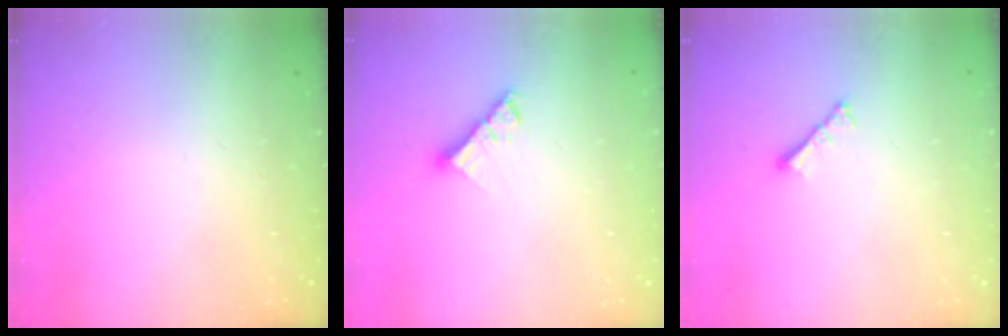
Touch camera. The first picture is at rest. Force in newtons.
{"total": 6.6, "press": 6.6, "slide": 0.6}
{"total": 2.8, "press": 2.7, "slide": 0.6}